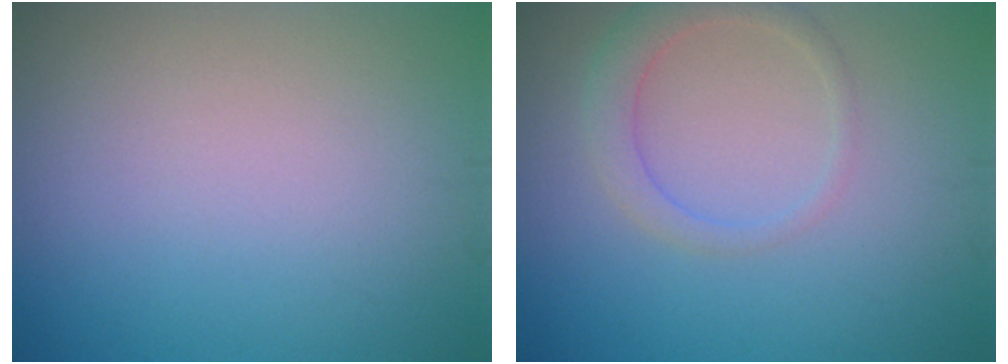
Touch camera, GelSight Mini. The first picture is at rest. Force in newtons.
{"total": 2.4, "press": 2.4, "slide": 0.2}